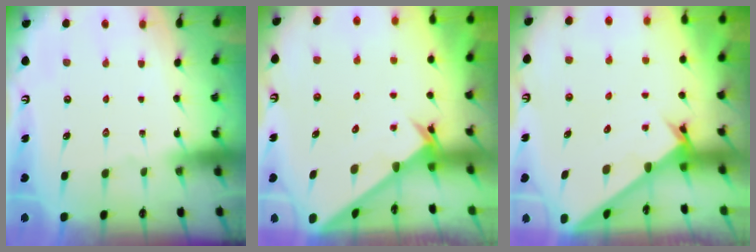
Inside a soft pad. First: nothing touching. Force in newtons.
{"total": 2.6, "press": 2.6, "slide": 0.2}
{"total": 1.8, "press": 1.8, "slide": 0.1}